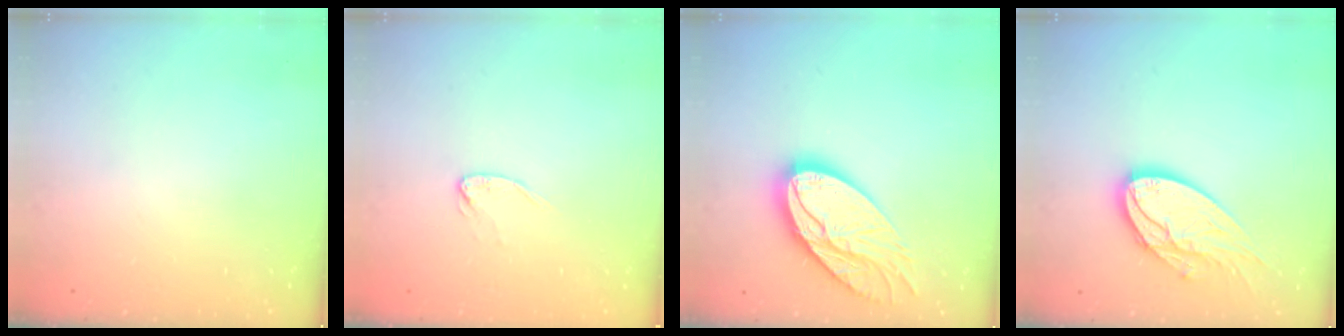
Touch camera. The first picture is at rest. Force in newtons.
{"total": 3.8, "press": 3.8, "slide": 0.3}
{"total": 19.2, "press": 19.1, "slide": 1.5}
{"total": 15.8, "press": 15.8, "slide": 1.0}